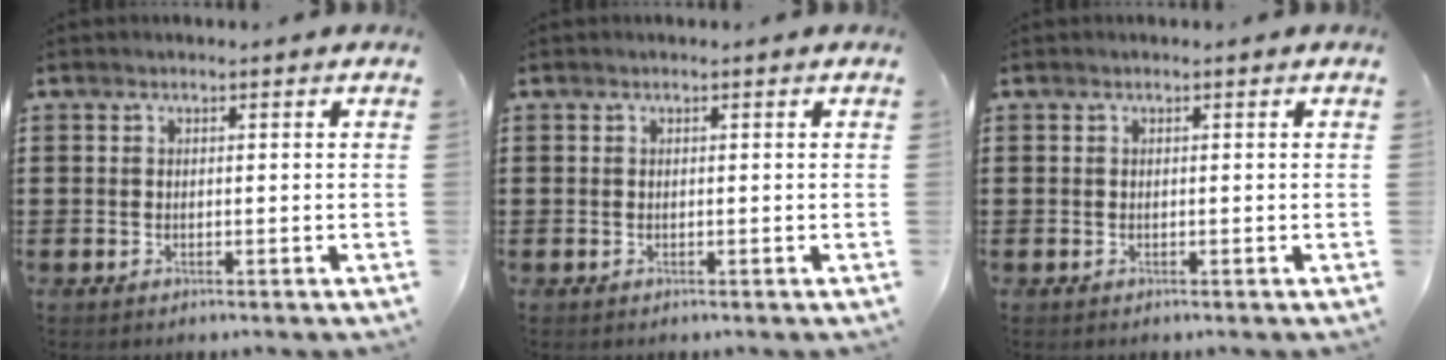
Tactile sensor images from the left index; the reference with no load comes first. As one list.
[{"total": 0.0}, {"total": 0.0}]